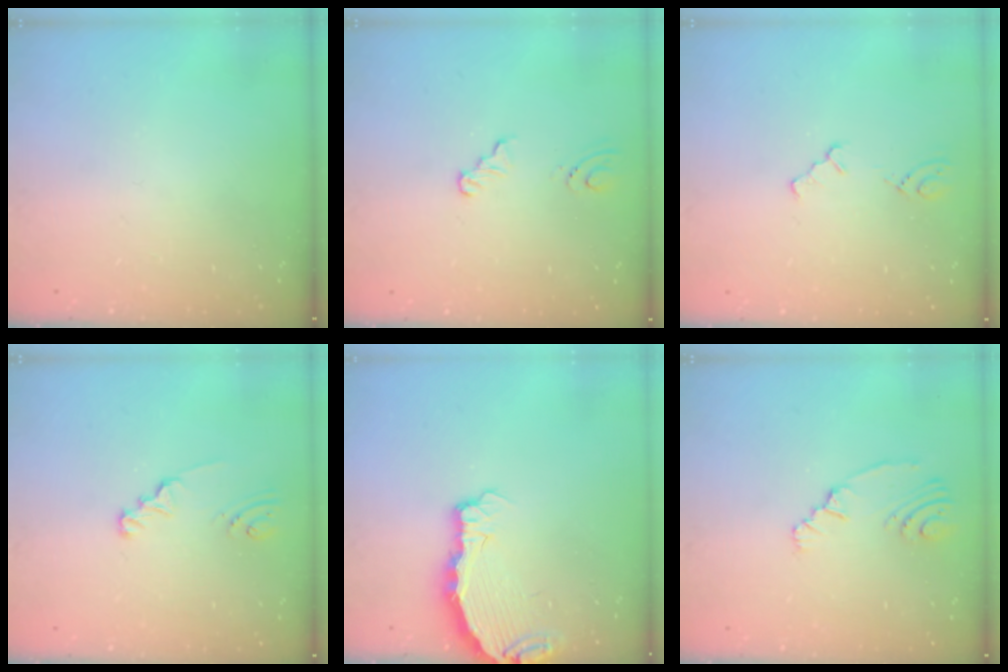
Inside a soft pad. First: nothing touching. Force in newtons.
{"total": 2.7, "press": 2.3, "slide": 1.5}
{"total": 1.8, "press": 1.7, "slide": 0.4}
{"total": 1.9, "press": 1.9, "slide": 0.3}
{"total": 4.1, "press": 4.1, "slide": 0.4}
{"total": 4.4, "press": 2.6, "slide": 3.5}